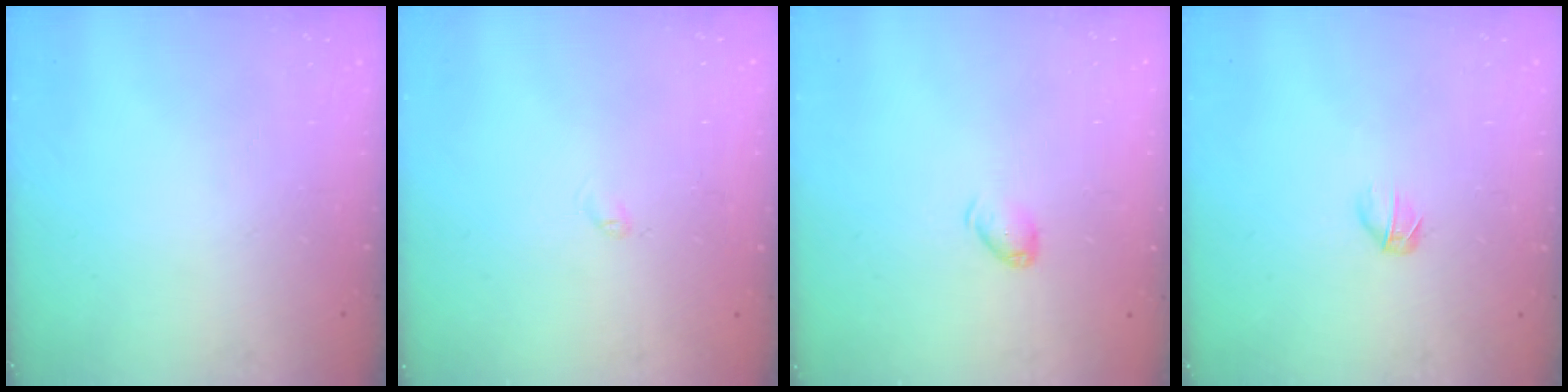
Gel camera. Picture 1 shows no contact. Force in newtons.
{"total": 2.4, "press": 2.3, "slide": 0.4}
{"total": 4.8, "press": 4.7, "slide": 0.9}
{"total": 3.7, "press": 3.6, "slide": 1.0}